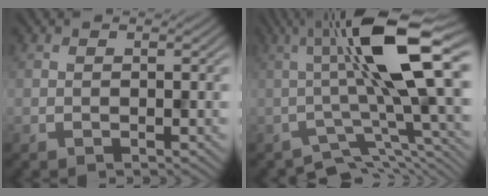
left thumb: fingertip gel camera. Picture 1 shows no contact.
{"total": 12.3, "force": [-0.7, 2.9, 11.9], "torque": [-0.185, 0.017, -0.017]}